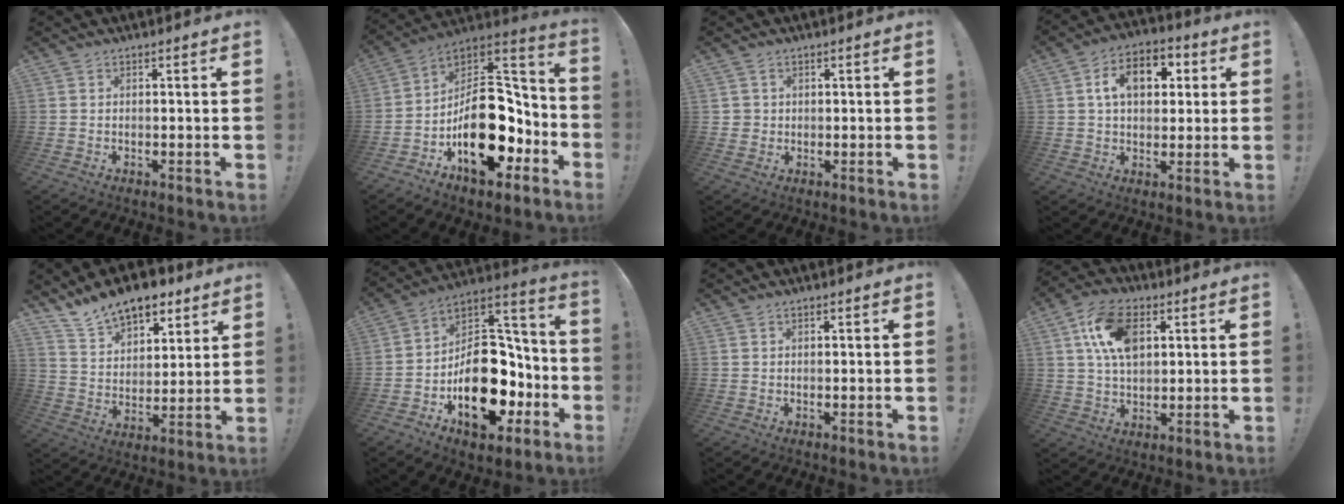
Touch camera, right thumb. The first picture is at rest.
{"total": 24.1, "force": [-6.7, 14.4, 18.1], "torque": [-0.255, 0.040, -0.093]}
{"total": 2.3, "force": [0.8, 2.1, 0.4], "torque": [-0.001, -0.003, 0.015]}
{"total": 12.0, "force": [3.1, 7.9, 8.5], "torque": [-0.129, 0.013, 0.054]}
{"total": 13.7, "force": [10.7, 6.7, 5.1], "torque": [-0.099, -0.071, 0.200]}
{"total": 24.3, "force": [-8.5, 15.6, 16.6], "torque": [-0.228, 0.049, -0.118]}
{"total": 0.0}
{"total": 14.0, "force": [4.6, 8.6, 10.1], "torque": [-0.183, 0.004, 0.085]}